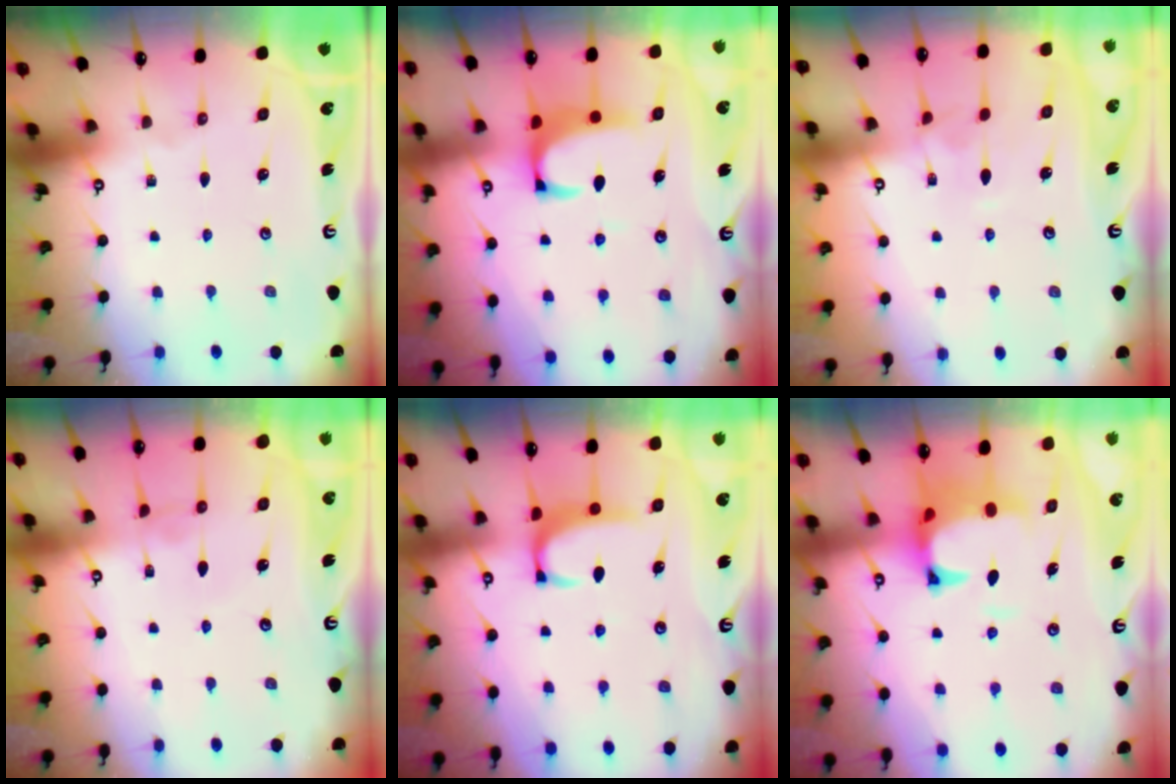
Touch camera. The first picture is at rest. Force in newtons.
{"total": 2.2, "press": 1.9, "slide": 1.0}
{"total": 2.2, "press": 2.2, "slide": 0.5}
{"total": 1.4, "press": 1.3, "slide": 0.2}
{"total": 2.4, "press": 2.3, "slide": 0.6}
{"total": 2.6, "press": 2.4, "slide": 1.1}